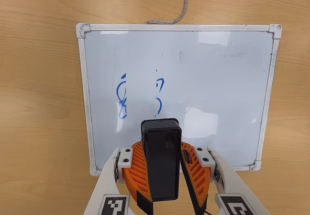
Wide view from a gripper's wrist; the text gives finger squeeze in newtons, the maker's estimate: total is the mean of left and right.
{"total": 10.4, "left": 10.7, "right": 10.0}